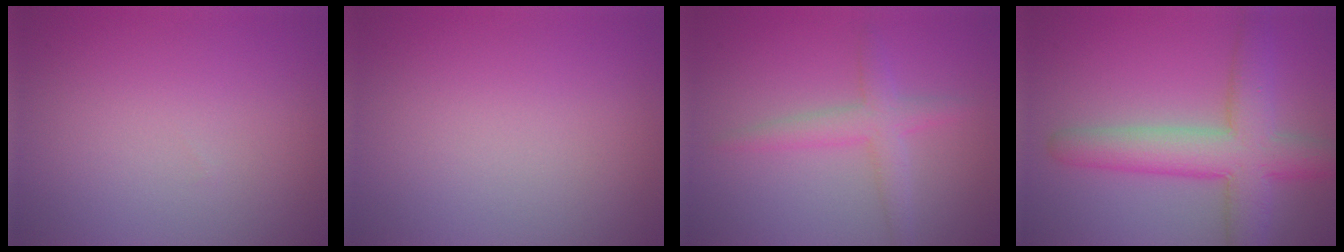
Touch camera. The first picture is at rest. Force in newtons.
{"total": 0.0}
{"total": 2.7, "press": 2.7, "slide": 0.1}
{"total": 7.4, "press": 7.4, "slide": 0.2}